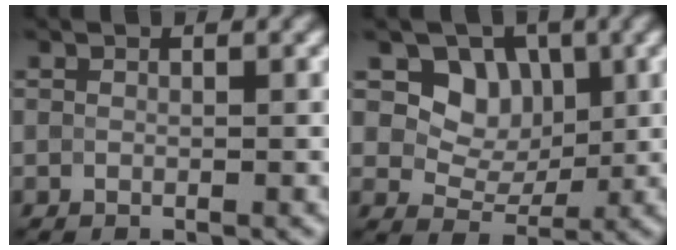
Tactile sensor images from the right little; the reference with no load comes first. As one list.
[{"total": 4.7, "force": [1.6, 3.7, 2.3], "torque": [-0.038, -0.005, 0.021]}]